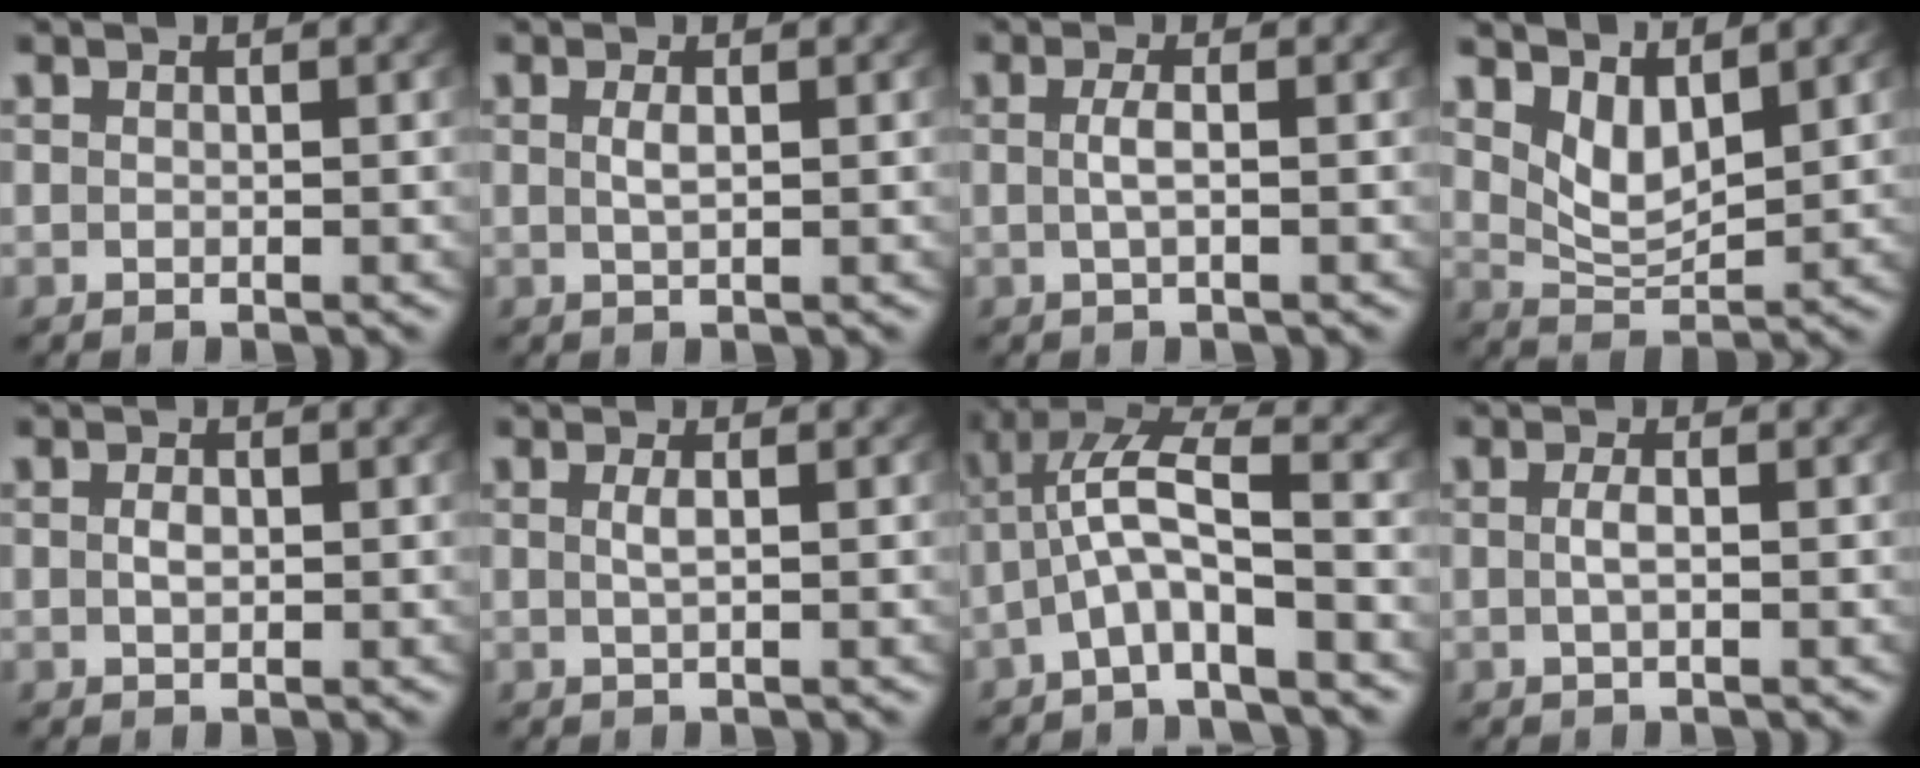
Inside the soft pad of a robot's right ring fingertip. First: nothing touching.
{"total": 1.1, "force": [0.1, 0.1, 1.1], "torque": [-0.027, -0.010, 0.009]}
{"total": 1.5, "force": [-0.3, -0.1, 1.5], "torque": [-0.035, -0.006, -0.001]}
{"total": 5.5, "force": [2.3, 3.4, 3.5], "torque": [-0.066, -0.014, 0.042]}
{"total": 0.9, "force": [-0.1, 0.5, 0.8], "torque": [-0.020, -0.012, 0.005]}
{"total": 1.1, "force": [0.0, -0.1, 1.1], "torque": [-0.028, -0.009, 0.007]}
{"total": 5.3, "force": [-0.5, 2.6, 4.6], "torque": [-0.100, -0.010, -0.008]}
{"total": 1.2, "force": [-0.3, -0.1, 1.1], "torque": [-0.030, -0.008, -0.001]}